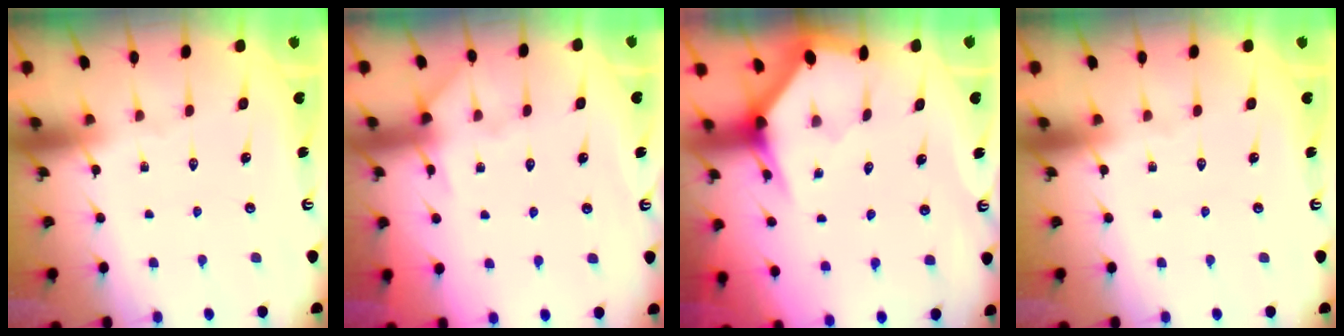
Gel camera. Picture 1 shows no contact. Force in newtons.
{"total": 6.2, "press": 6.1, "slide": 0.8}
{"total": 4.7, "press": 4.6, "slide": 0.5}
{"total": 0.0}